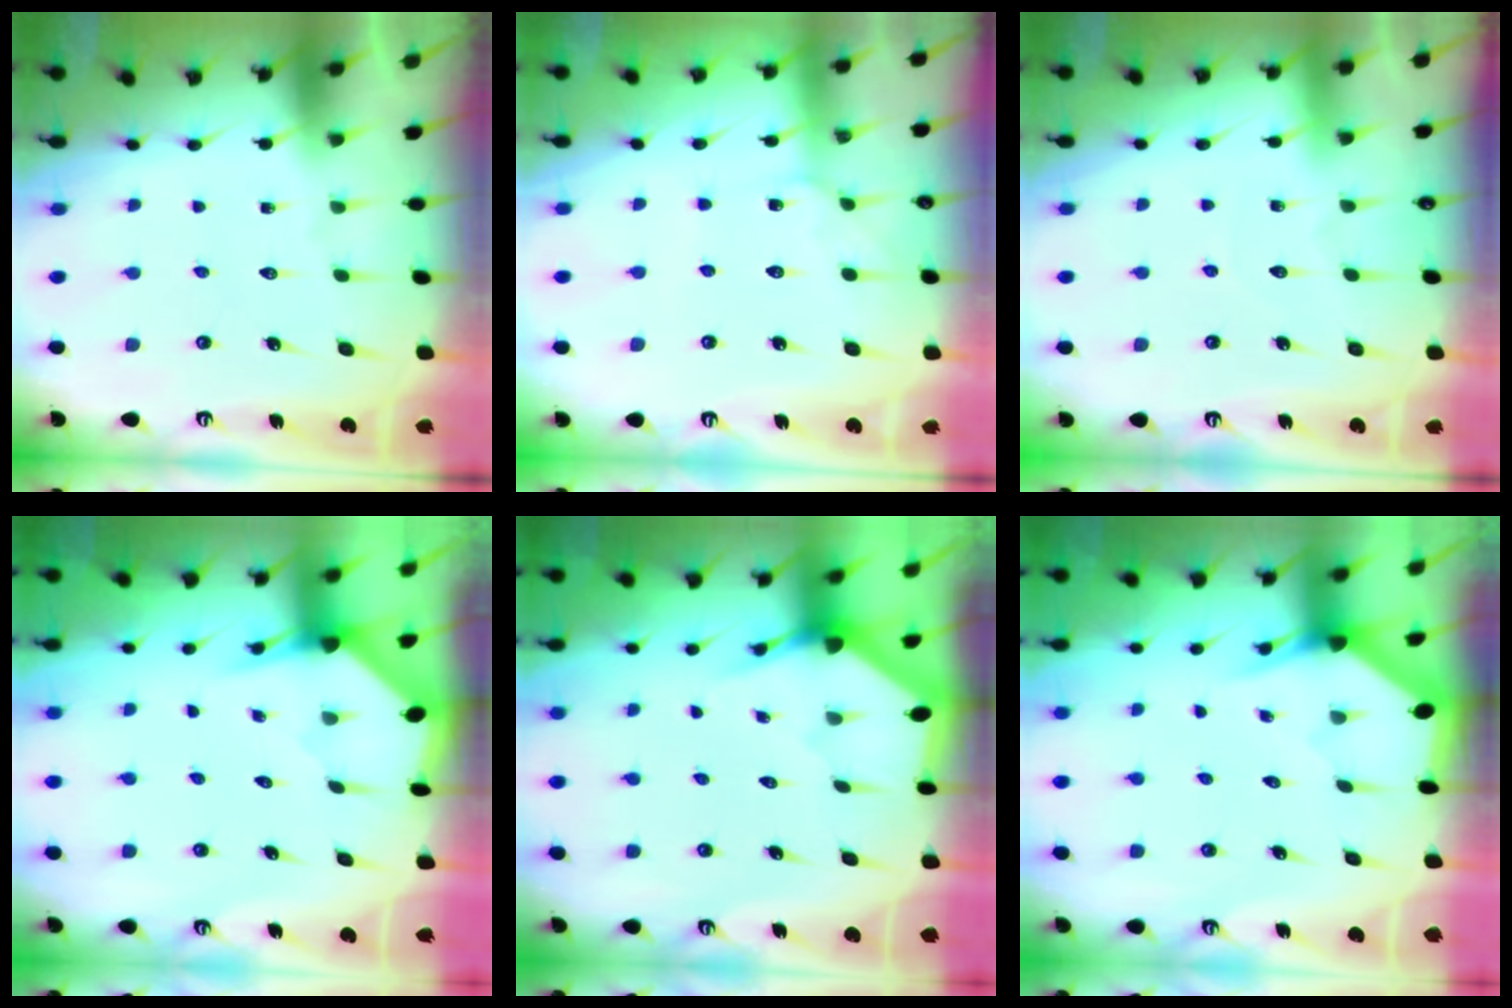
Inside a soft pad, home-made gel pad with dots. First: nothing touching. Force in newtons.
{"total": 3.9, "press": 3.8, "slide": 0.5}
{"total": 2.9, "press": 2.9, "slide": 0.3}
{"total": 2.9, "press": 2.9, "slide": 0.2}
{"total": 2.9, "press": 2.9, "slide": 0.2}
{"total": 2.9, "press": 2.9, "slide": 0.0}